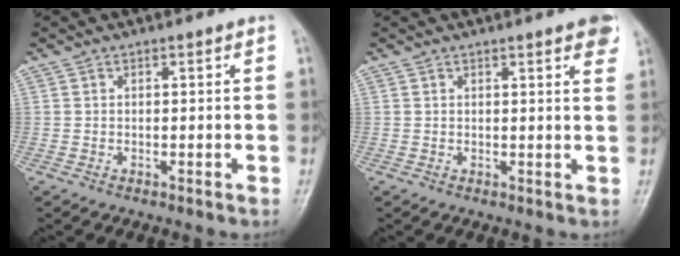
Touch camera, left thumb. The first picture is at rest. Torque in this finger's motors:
{"motor_torque": [0.90, 0.24, 0.56, -0.22, 0.00]}